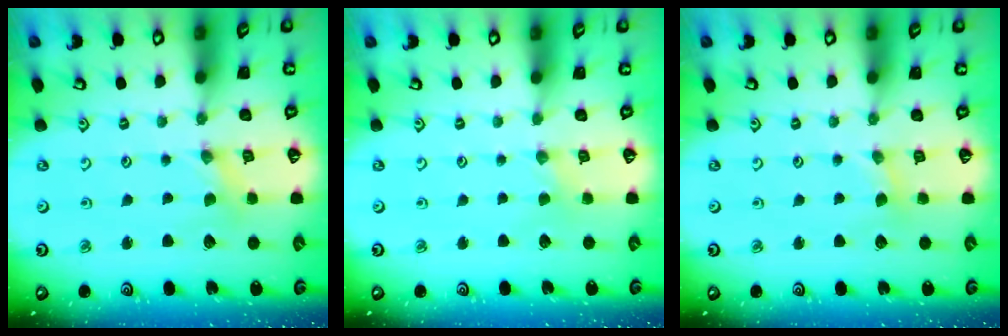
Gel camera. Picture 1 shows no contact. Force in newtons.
{"total": 1.2, "press": 1.2, "slide": 0.3}
{"total": 1.6, "press": 1.6, "slide": 0.4}